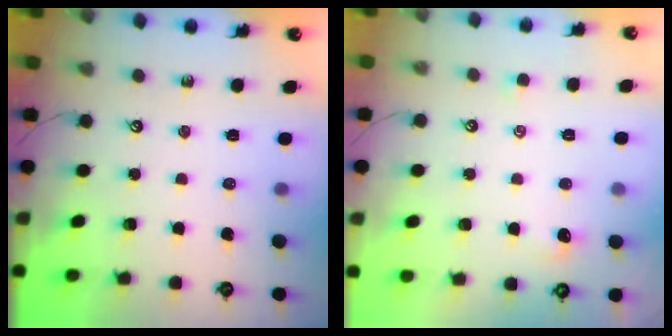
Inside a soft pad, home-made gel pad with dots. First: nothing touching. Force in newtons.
{"total": 1.4, "press": 1.3, "slide": 0.4}